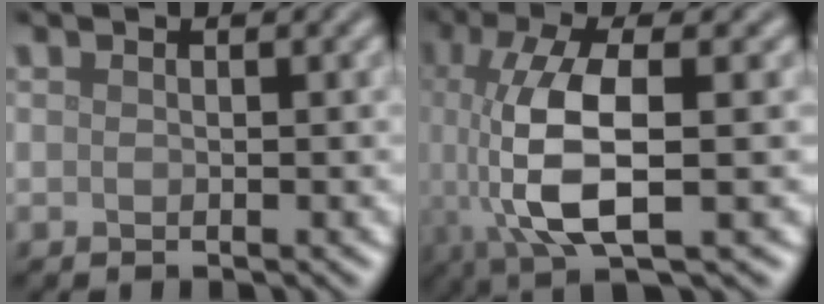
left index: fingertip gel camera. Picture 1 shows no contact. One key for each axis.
{"total": 9.1, "fx": -1.0, "fy": 3.0, "fz": 8.6, "tx": -0.178, "ty": 0.000, "tz": -0.020}